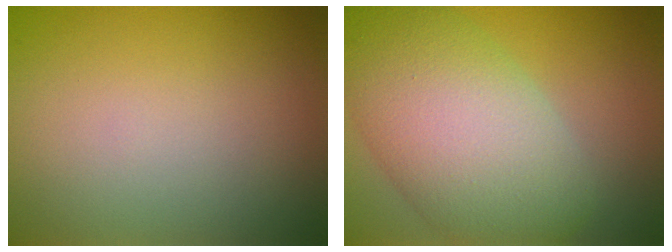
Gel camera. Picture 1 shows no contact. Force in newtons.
{"total": 10.5, "press": 10.5, "slide": 0.7}